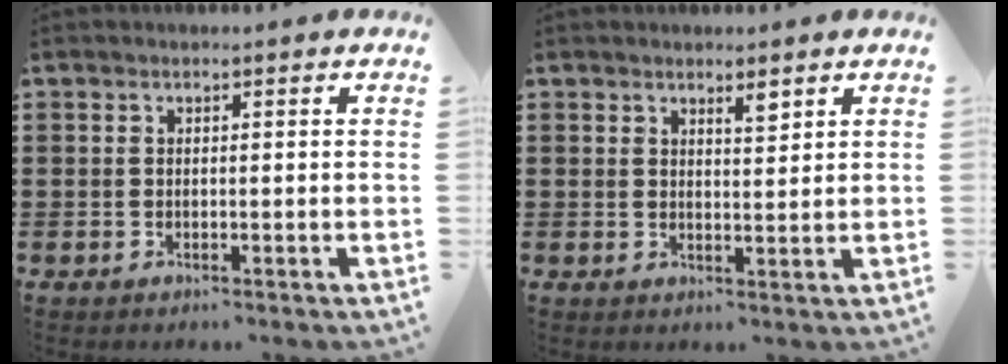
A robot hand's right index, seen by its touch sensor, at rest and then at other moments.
{"total": 2.5, "force": [1.9, 0.6, 1.4], "torque": [-0.021, 0.000, 0.033]}